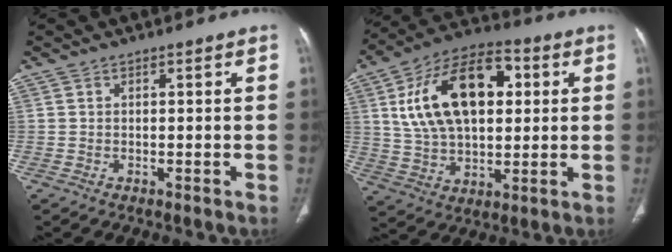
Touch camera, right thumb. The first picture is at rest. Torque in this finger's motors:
{"motor_torque": [-0.48, 1.54, 1.85, 0.55, 0.27]}